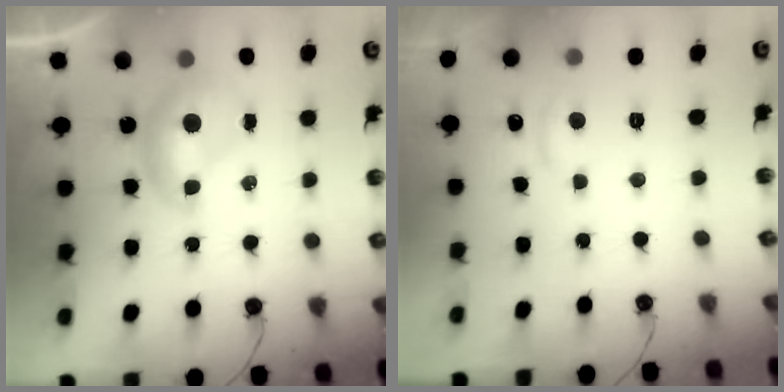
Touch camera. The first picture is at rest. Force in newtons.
{"total": 0.9, "press": 0.8, "slide": 0.5}